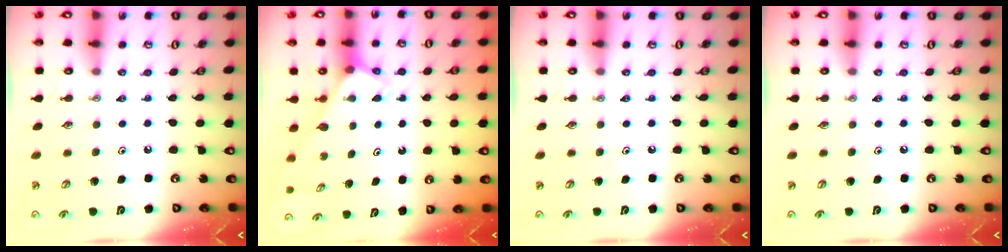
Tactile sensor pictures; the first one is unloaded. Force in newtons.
{"total": 3.2, "press": 3.2, "slide": 0.2}
{"total": 0.0}
{"total": 0.0}